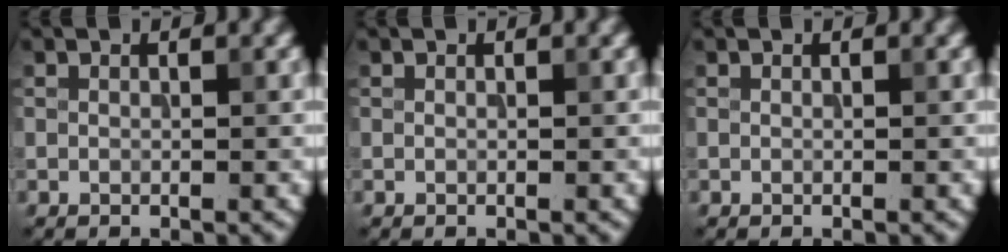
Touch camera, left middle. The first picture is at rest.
{"total": 0.0}
{"total": 0.0}